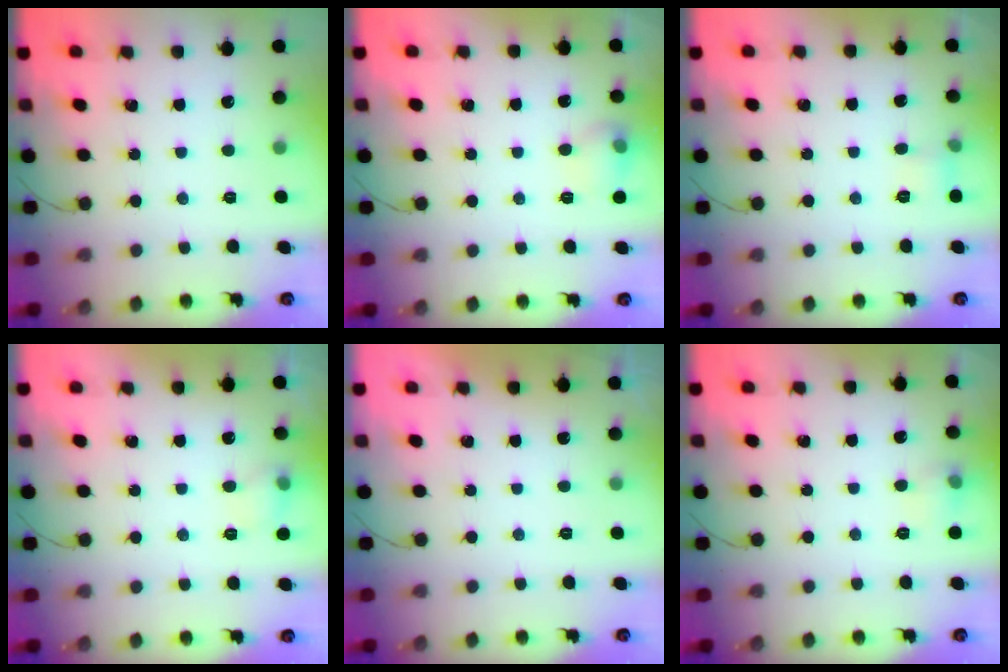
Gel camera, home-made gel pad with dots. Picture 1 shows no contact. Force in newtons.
{"total": 7.0, "press": 6.9, "slide": 1.3}
{"total": 5.1, "press": 4.8, "slide": 1.7}
{"total": 6.2, "press": 6.0, "slide": 1.6}
{"total": 0.0}
{"total": 5.3, "press": 5.1, "slide": 1.5}